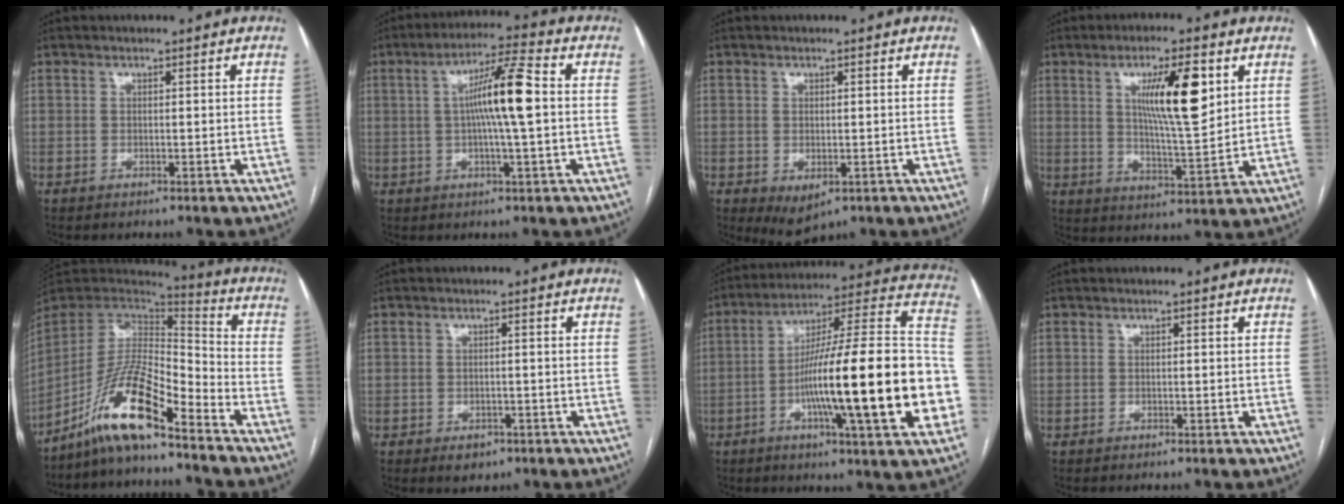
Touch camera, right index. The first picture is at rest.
{"total": 9.9, "force": [0.8, 0.4, 9.9], "torque": [-0.177, 0.013, 0.007]}
{"total": 3.8, "force": [-1.3, 2.2, 2.8], "torque": [-0.043, -0.010, -0.006]}
{"total": 11.4, "force": [4.0, 1.7, 10.5], "torque": [-0.177, -0.004, 0.068]}
{"total": 13.5, "force": [-9.6, 1.9, 9.4], "torque": [-0.182, 0.009, -0.178]}
{"total": 2.6, "force": [-1.4, 1.9, 1.2], "torque": [-0.011, 0.000, -0.012]}
{"total": 27.3, "force": [-6.0, 2.2, 26.6], "torque": [-0.339, 0.008, -0.101]}
{"total": 0.0}